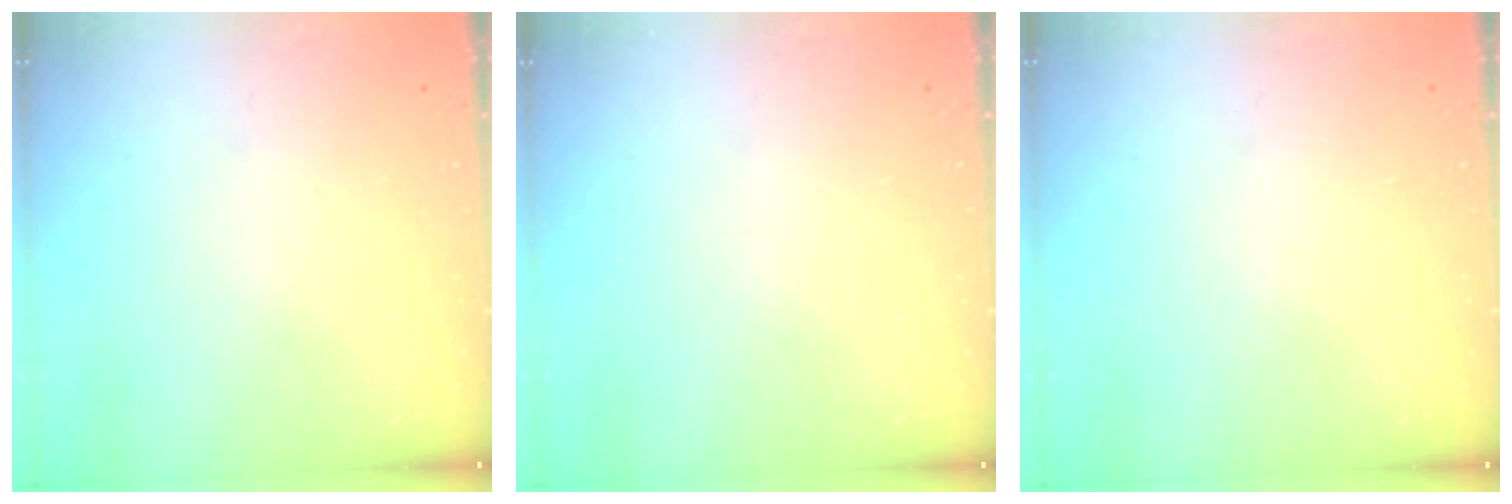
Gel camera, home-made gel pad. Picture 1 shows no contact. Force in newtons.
{"total": 0.0}
{"total": 0.0}